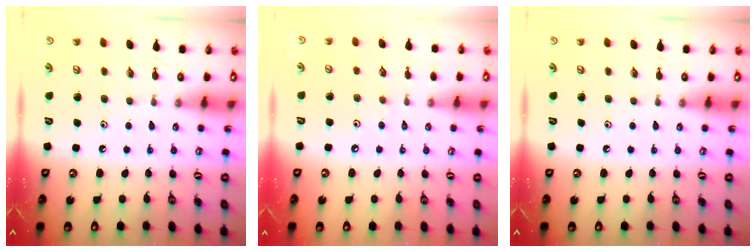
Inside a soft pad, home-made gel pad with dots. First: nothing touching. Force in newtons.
{"total": 1.2, "press": 1.1, "slide": 0.4}
{"total": 0.0}